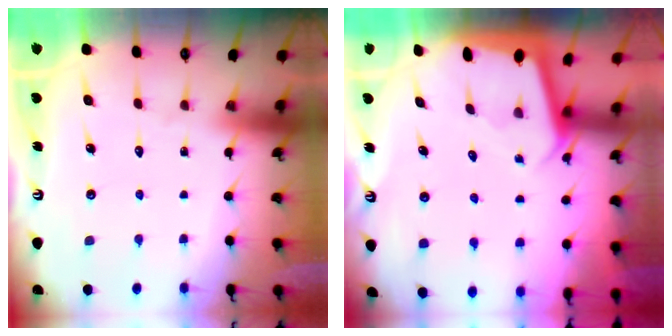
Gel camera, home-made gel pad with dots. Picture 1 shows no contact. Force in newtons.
{"total": 1.9, "press": 1.9, "slide": 0.1}